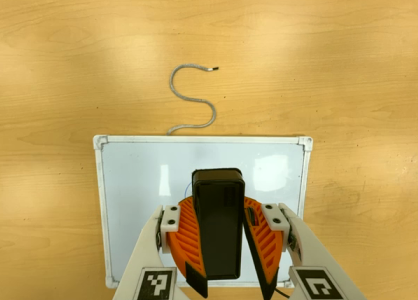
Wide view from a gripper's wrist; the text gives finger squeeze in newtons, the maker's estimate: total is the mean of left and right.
{"total": 12.2, "left": 11.4, "right": 13.0}